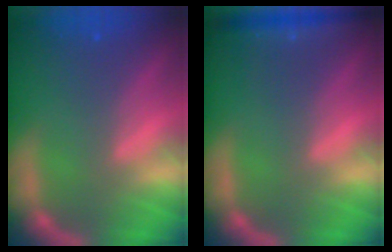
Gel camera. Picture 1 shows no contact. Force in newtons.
{"total": 3.0}